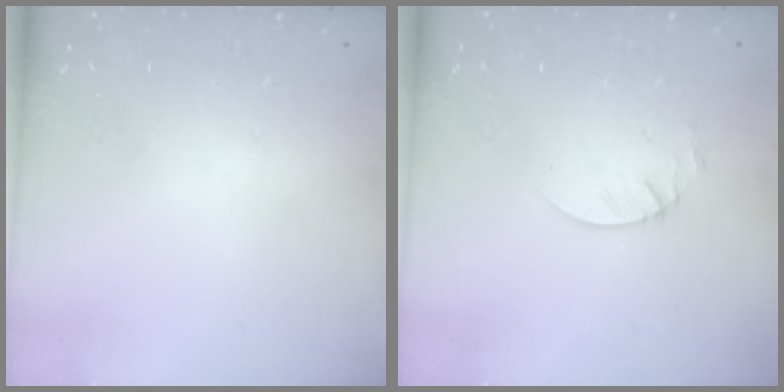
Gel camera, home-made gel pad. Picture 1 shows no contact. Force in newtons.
{"total": 2.1, "press": 2.1, "slide": 0.2}